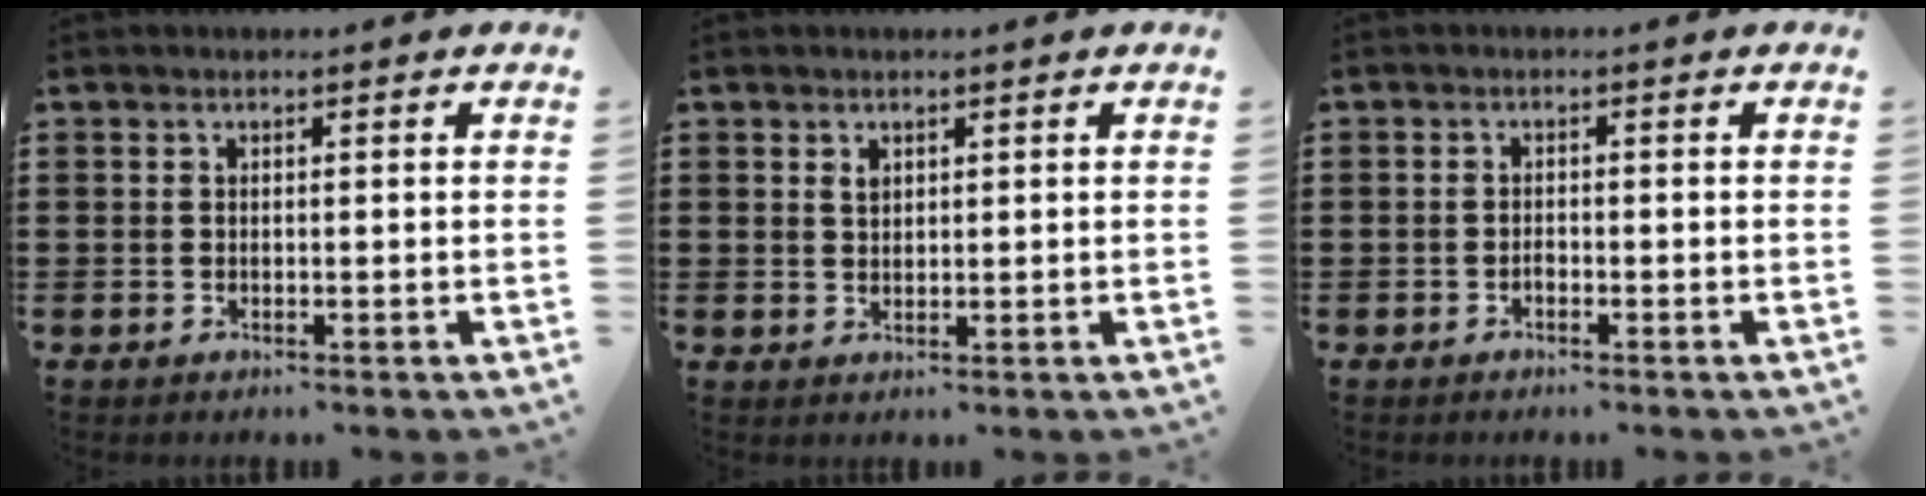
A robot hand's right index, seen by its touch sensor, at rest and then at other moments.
{"total": 1.3, "force": [0.7, 0.9, 0.7], "torque": [-0.015, 0.003, 0.014]}
{"total": 1.0, "force": [-0.7, 0.5, 0.4], "torque": [-0.010, -0.002, -0.012]}